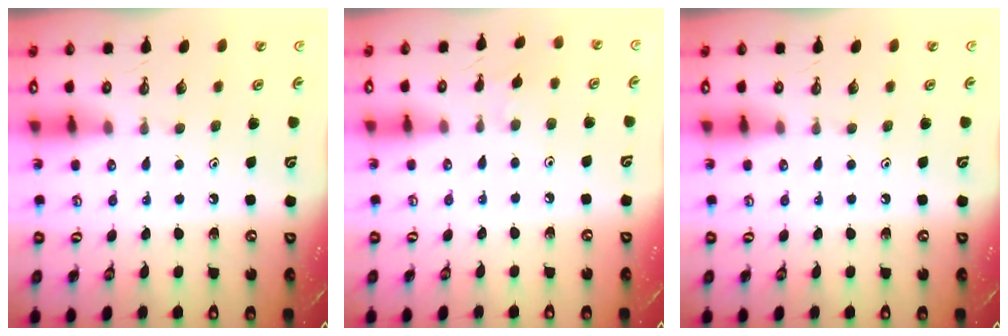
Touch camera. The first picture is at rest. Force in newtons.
{"total": 2.3, "press": 2.3, "slide": 0.6}
{"total": 0.0}